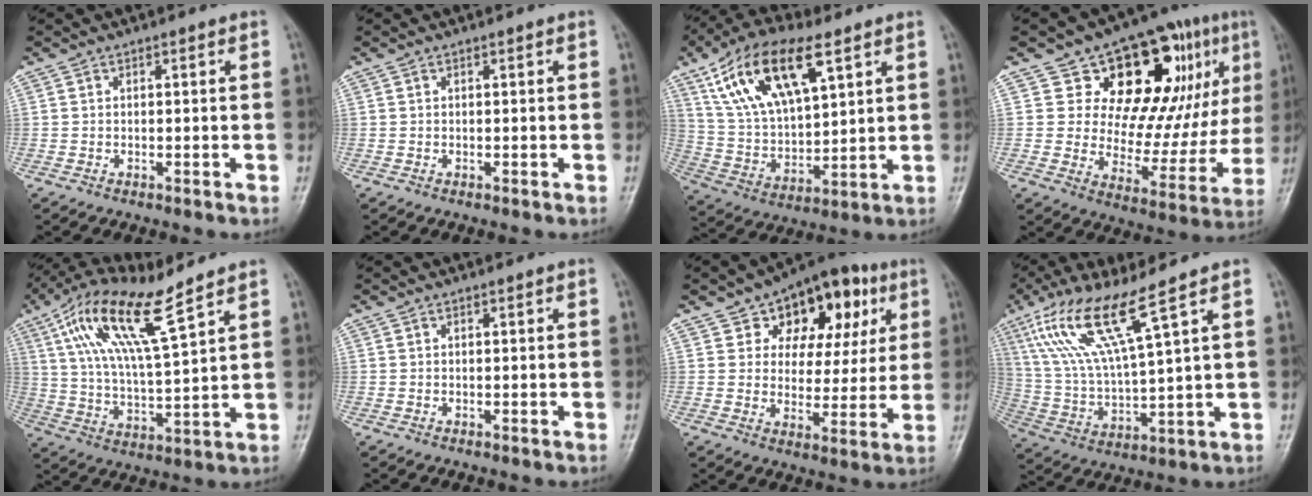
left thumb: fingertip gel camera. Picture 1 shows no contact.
{"total": 0.0}
{"total": 18.8, "force": [9.3, 8.4, 14.0], "torque": [-0.243, -0.016, 0.177]}
{"total": 24.3, "force": [10.5, 12.5, 18.0], "torque": [-0.192, -0.026, 0.166]}
{"total": 15.4, "force": [8.8, 3.0, 12.2], "torque": [-0.241, -0.026, 0.175]}
{"total": 0.0}
{"total": 15.9, "force": [7.2, 10.4, 9.6], "torque": [-0.075, -0.007, 0.106]}
{"total": 14.8, "force": [8.3, 1.5, 12.2], "torque": [-0.261, -0.034, 0.173]}